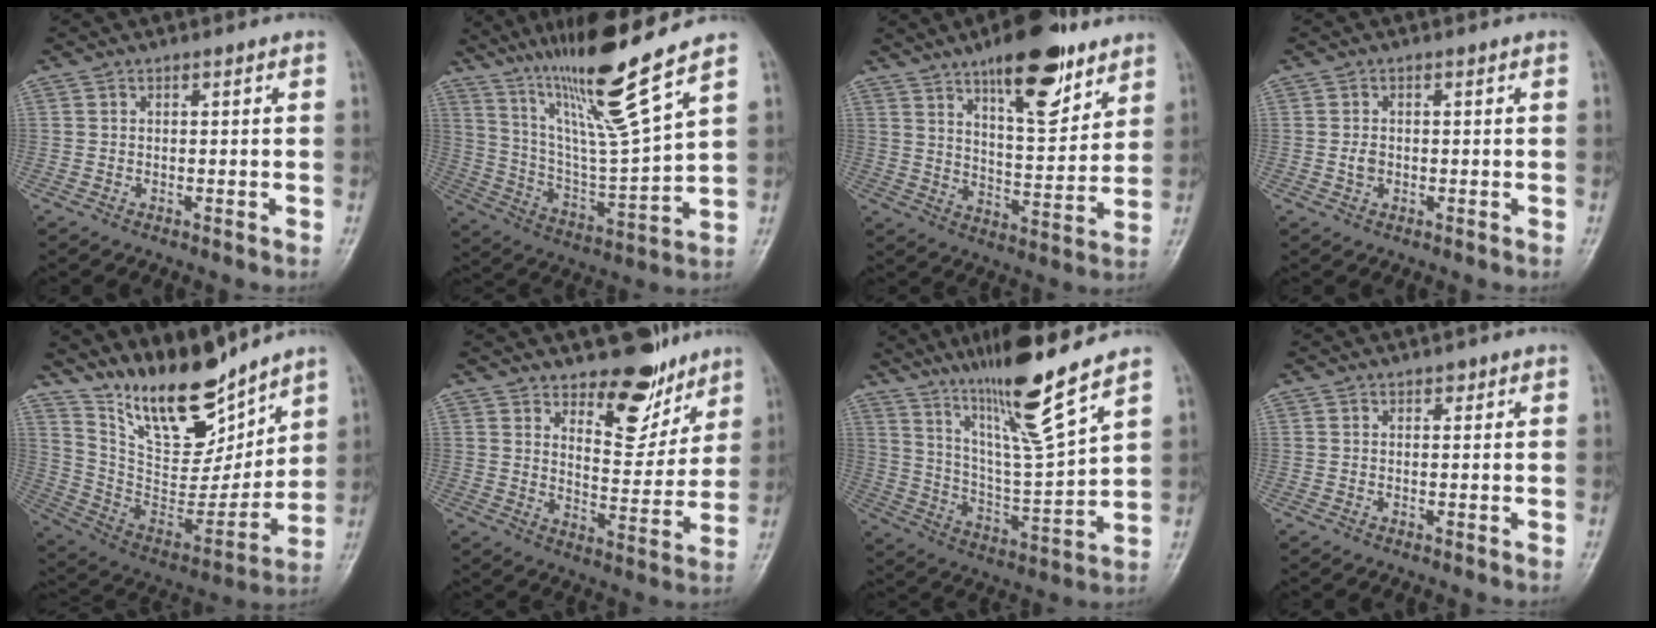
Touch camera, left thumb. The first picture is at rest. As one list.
[{"total": 17.7, "force": [12.8, -0.1, 12.3], "torque": [-0.204, -0.068, 0.236]}, {"total": 16.3, "force": [10.2, 5.8, 11.3], "torque": [-0.135, -0.058, 0.161]}, {"total": 1.9, "force": [-0.2, 1.5, 1.2], "torque": [-0.017, 0.002, -0.005]}, {"total": 19.3, "force": [15.0, 7.2, 9.8], "torque": [-0.120, -0.090, 0.280]}, {"total": 11.7, "force": [8.4, 5.3, 6.2], "torque": [-0.051, -0.067, 0.136]}, {"total": 16.3, "force": [11.9, 0.2, 11.1], "torque": [-0.185, -0.069, 0.217]}, {"total": 0.8, "force": [0.5, 0.6, 0.3], "torque": [0.003, -0.001, 0.004]}]